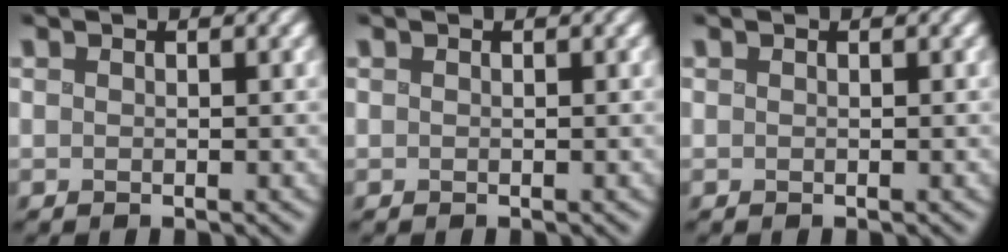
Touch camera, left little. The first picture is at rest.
{"total": 0.0}
{"total": 0.0}